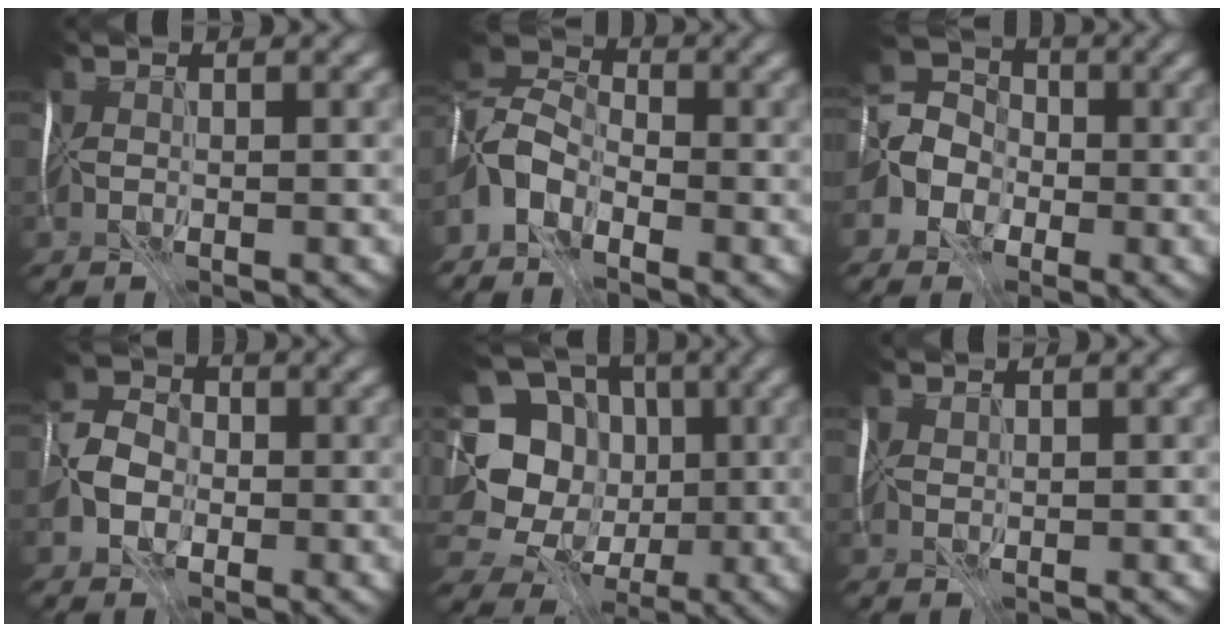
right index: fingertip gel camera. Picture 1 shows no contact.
{"total": 4.1, "force": [-3.0, 2.2, 1.7], "torque": [-0.037, 0.011, -0.076]}
{"total": 3.9, "force": [-1.5, 3.4, 1.2], "torque": [-0.026, 0.012, -0.045]}
{"total": 2.6, "force": [-1.1, 2.1, 0.8], "torque": [-0.013, 0.009, -0.025]}
{"total": 11.5, "force": [0.1, 10.8, 3.8], "torque": [-0.111, 0.034, 0.006]}
{"total": 0.8, "force": [0.7, 0.2, 0.2], "torque": [-0.003, 0.003, 0.018]}